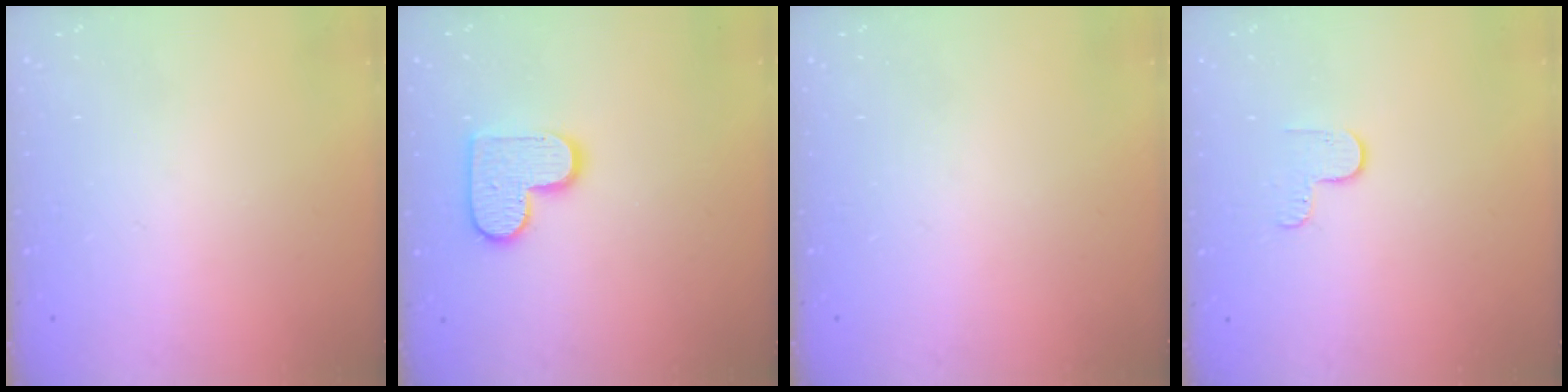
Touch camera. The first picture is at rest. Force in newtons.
{"total": 11.3, "press": 11.3, "slide": 0.8}
{"total": 0.0}
{"total": 4.1, "press": 4.1, "slide": 0.5}